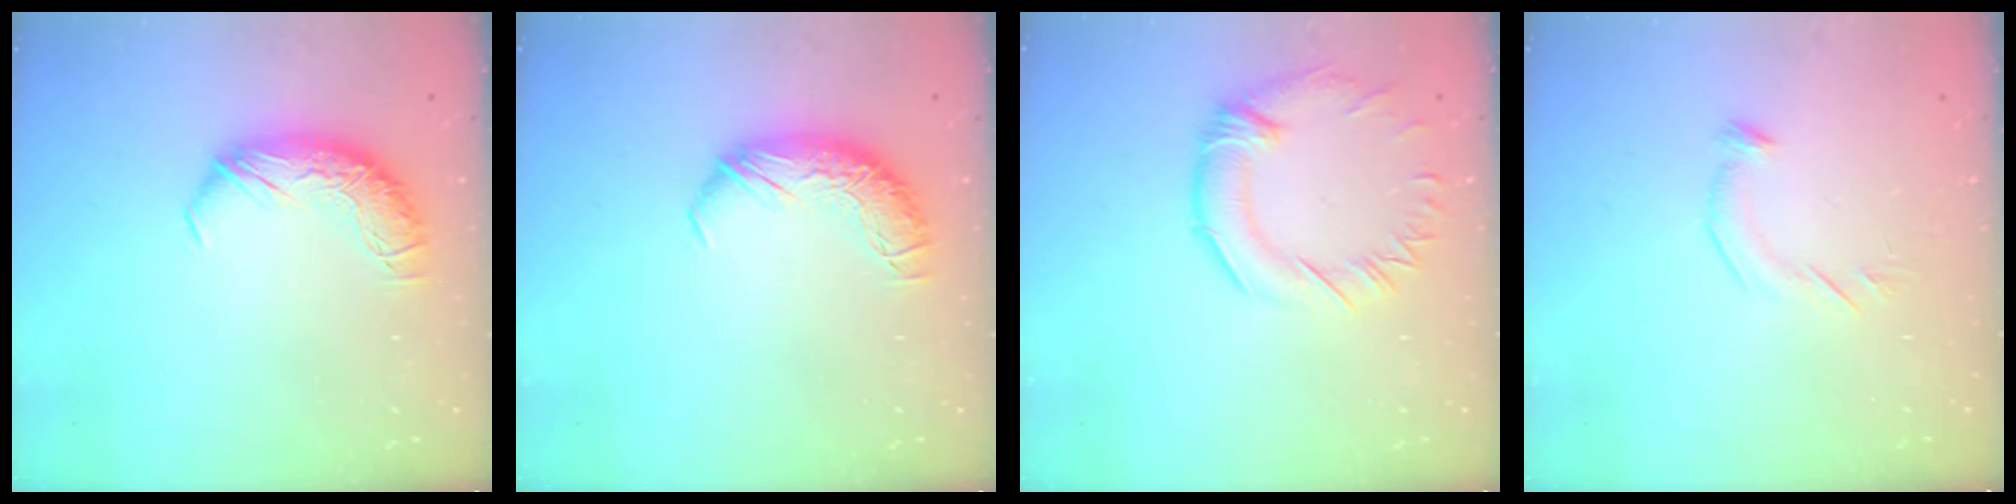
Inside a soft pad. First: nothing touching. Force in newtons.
{"total": 0.0}
{"total": 1.3, "press": 0.6, "slide": 1.1}
{"total": 5.3, "press": 5.1, "slide": 1.2}